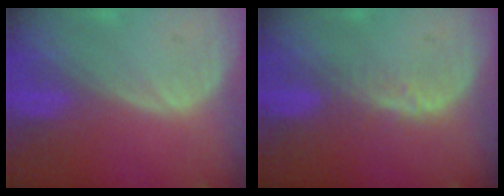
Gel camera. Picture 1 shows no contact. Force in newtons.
{"total": 2.1, "press": 2.1, "slide": 0.2}